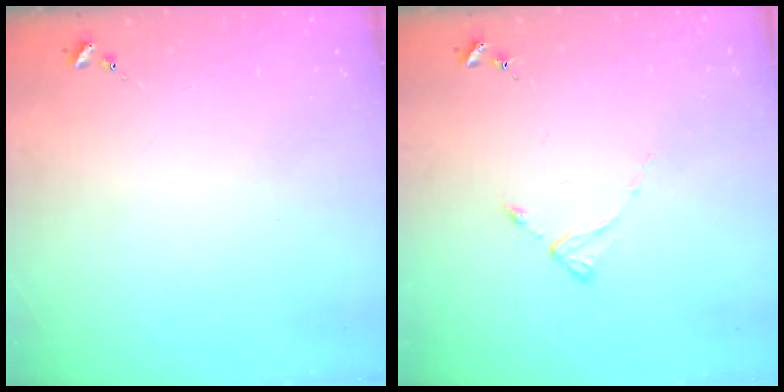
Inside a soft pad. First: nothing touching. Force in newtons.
{"total": 2.4, "press": 2.4, "slide": 0.3}